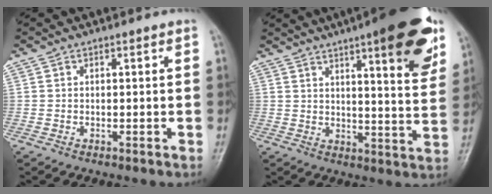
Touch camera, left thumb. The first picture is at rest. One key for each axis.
{"total": 17.1, "fx": 9.4, "fy": 3.7, "fz": 13.8, "tx": -0.152, "ty": -0.039, "tz": 0.123}